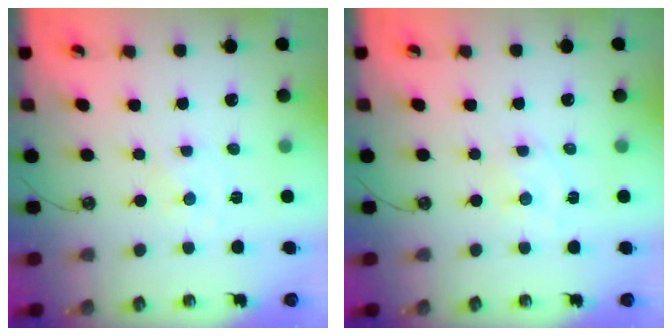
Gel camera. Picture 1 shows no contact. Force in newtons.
{"total": 2.3, "press": 2.3, "slide": 0.3}